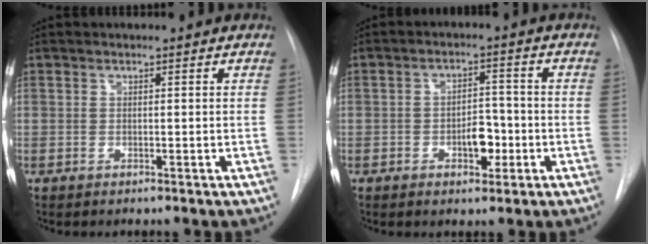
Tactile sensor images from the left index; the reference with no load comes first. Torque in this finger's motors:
{"motor_torque": [0.10, 0.03, 0.10, 0.04]}